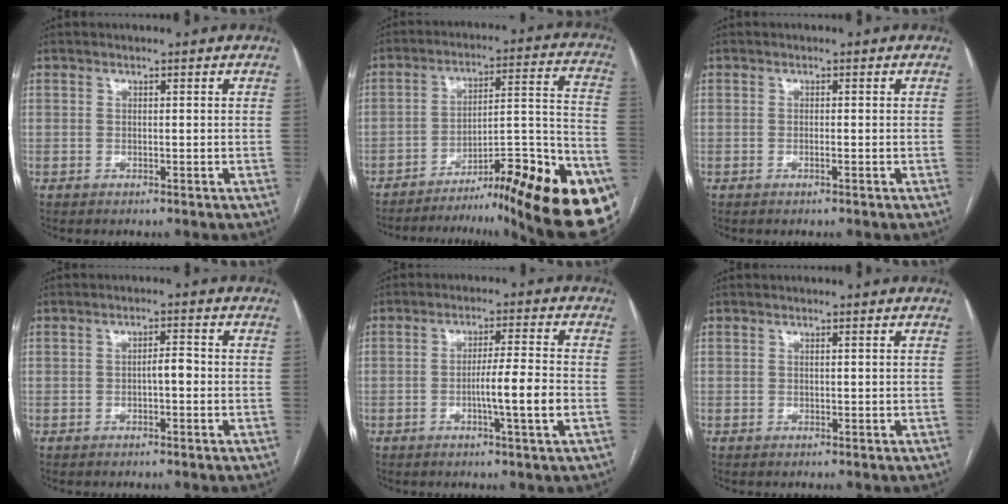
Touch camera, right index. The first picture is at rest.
{"total": 26.9, "force": [-18.5, 2.5, 19.4], "torque": [-0.168, 0.014, -0.259]}
{"total": 0.7, "force": [-0.3, -0.1, 0.6], "torque": [-0.011, 0.001, -0.005]}
{"total": 2.2, "force": [-0.5, 0.6, 2.1], "torque": [-0.029, 0.006, -0.010]}
{"total": 6.9, "force": [-1.8, -0.8, 6.7], "torque": [-0.108, -0.004, -0.032]}
{"total": 0.0}